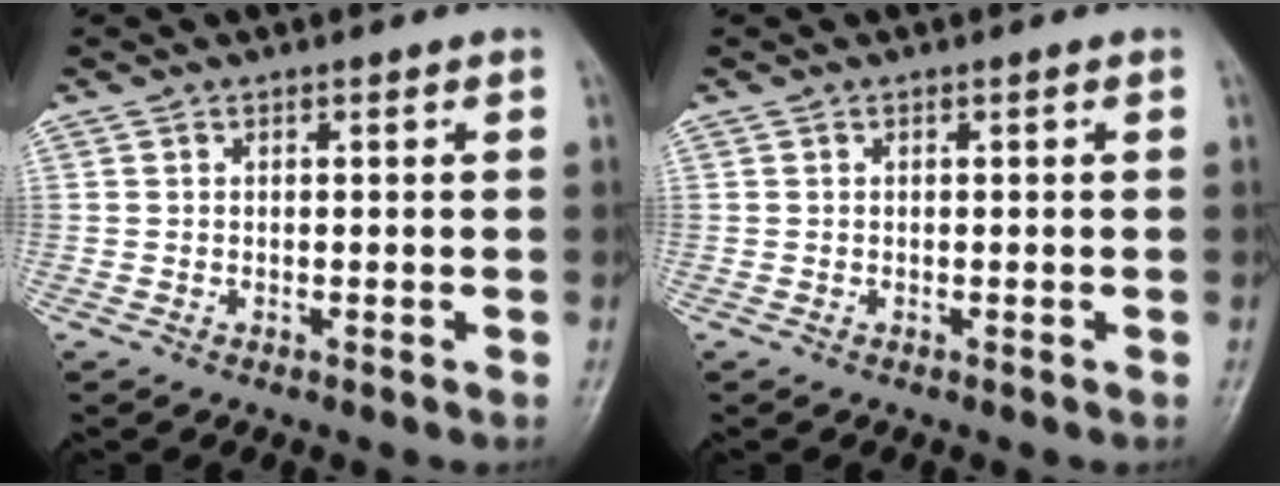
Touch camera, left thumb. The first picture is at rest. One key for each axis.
{"total": 0.0}